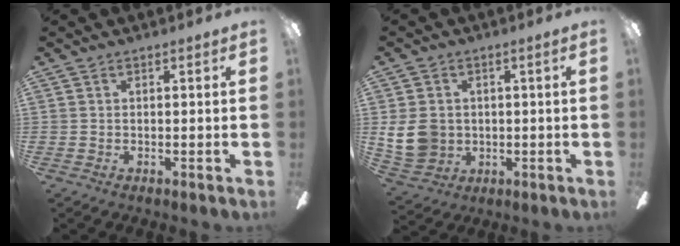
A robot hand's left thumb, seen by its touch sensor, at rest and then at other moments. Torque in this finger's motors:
{"motor_torque": [1.32, 1.31, 0.82, -1.28, 0.01]}